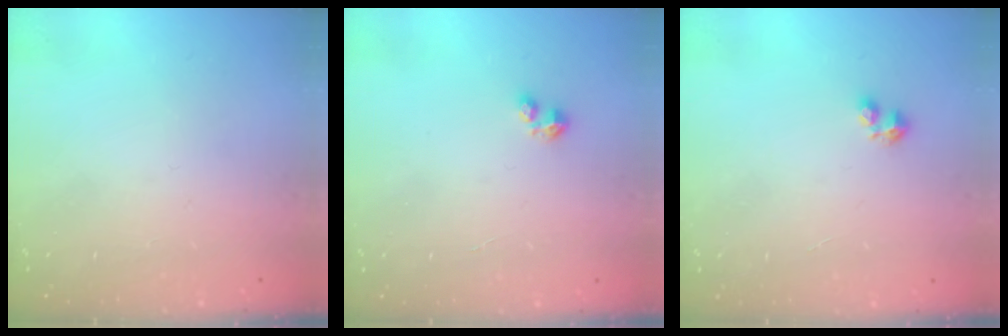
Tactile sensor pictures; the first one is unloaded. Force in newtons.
{"total": 2.4, "press": 2.4, "slide": 0.3}
{"total": 2.4, "press": 2.3, "slide": 0.6}